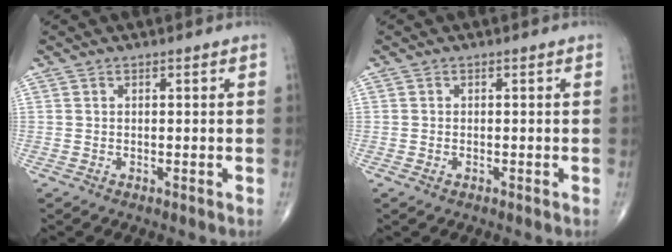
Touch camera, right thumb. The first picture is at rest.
{"total": 0.8, "force": [-0.3, 0.5, 0.5], "torque": [-0.014, 0.002, -0.005]}